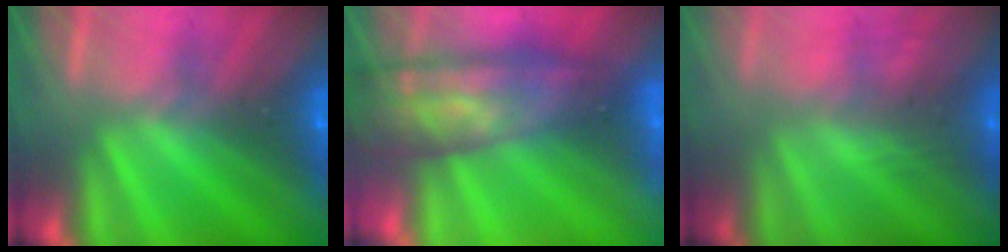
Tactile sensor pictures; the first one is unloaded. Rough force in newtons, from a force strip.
{"total": 7.2}
{"total": 2.9}